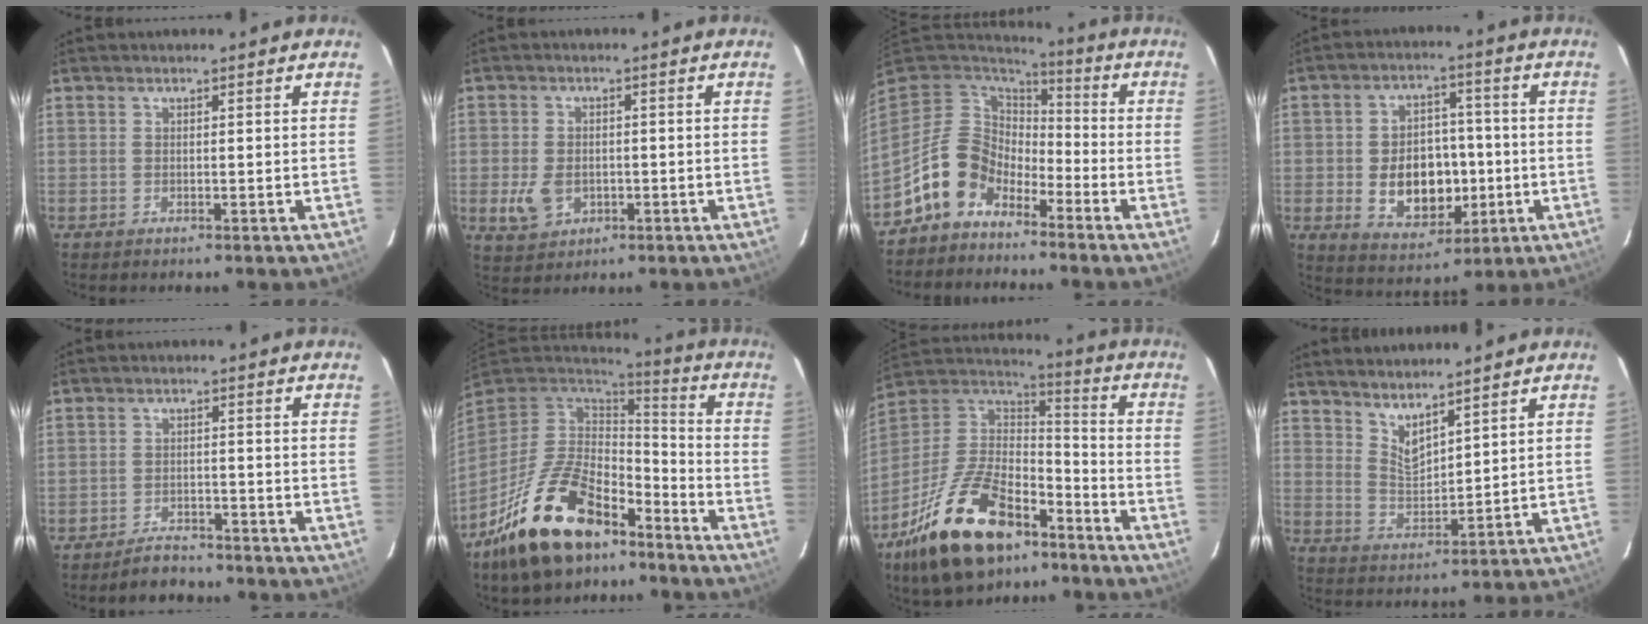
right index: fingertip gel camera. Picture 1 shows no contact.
{"total": 6.3, "force": [-1.6, 4.7, 3.9], "torque": [-0.091, -0.004, -0.019]}
{"total": 11.0, "force": [-7.3, 7.2, 3.8], "torque": [-0.090, 0.027, -0.138]}
{"total": 12.2, "force": [-2.1, 8.7, 8.3], "torque": [-0.170, 0.012, -0.012]}
{"total": 4.5, "force": [-4.0, 2.0, 0.8], "torque": [-0.027, 0.010, -0.058]}
{"total": 20.7, "force": [-13.2, 9.9, 12.5], "torque": [-0.252, -0.007, -0.217]}
{"total": 25.1, "force": [-15.4, 12.5, 15.3], "torque": [-0.318, -0.003, -0.254]}
{"total": 6.3, "force": [5.3, 1.4, 3.1], "torque": [-0.053, -0.007, 0.102]}